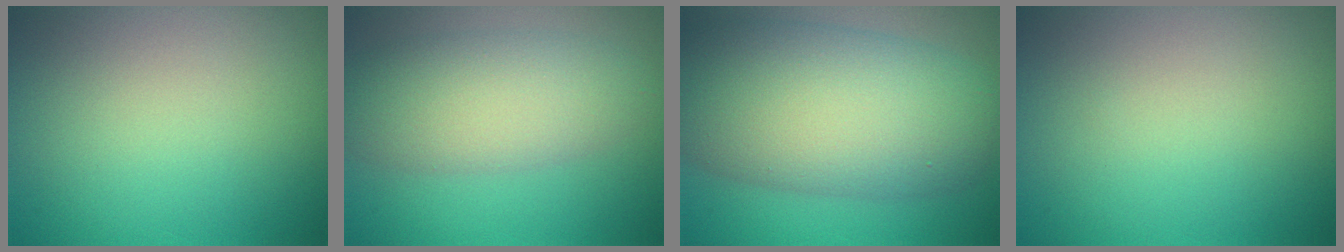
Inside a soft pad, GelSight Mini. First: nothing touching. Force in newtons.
{"total": 5.6, "press": 5.6, "slide": 0.1}
{"total": 11.4, "press": 11.4, "slide": 0.3}
{"total": 0.0}